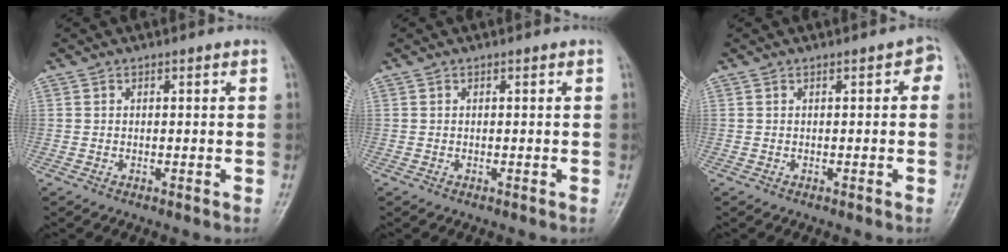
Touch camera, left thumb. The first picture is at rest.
{"total": 0.0}
{"total": 2.0, "force": [0.1, 1.2, 1.6], "torque": [-0.003, 0.005, -0.007]}